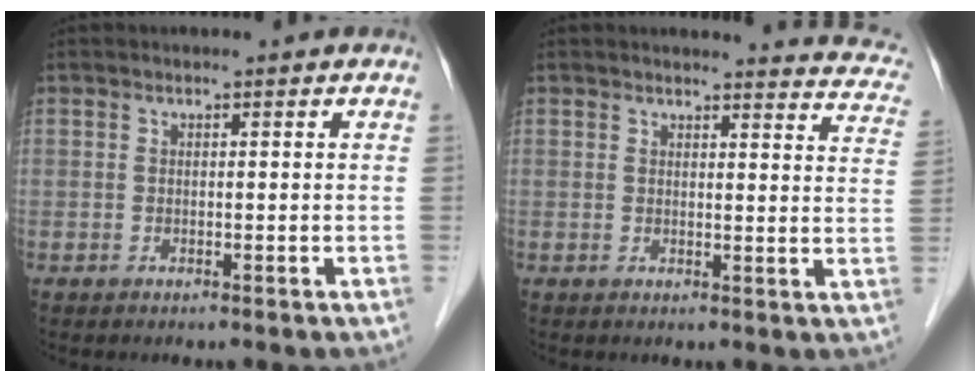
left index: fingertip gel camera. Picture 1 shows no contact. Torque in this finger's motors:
{"motor_torque": [0.29, -0.51, -0.05, -0.02]}